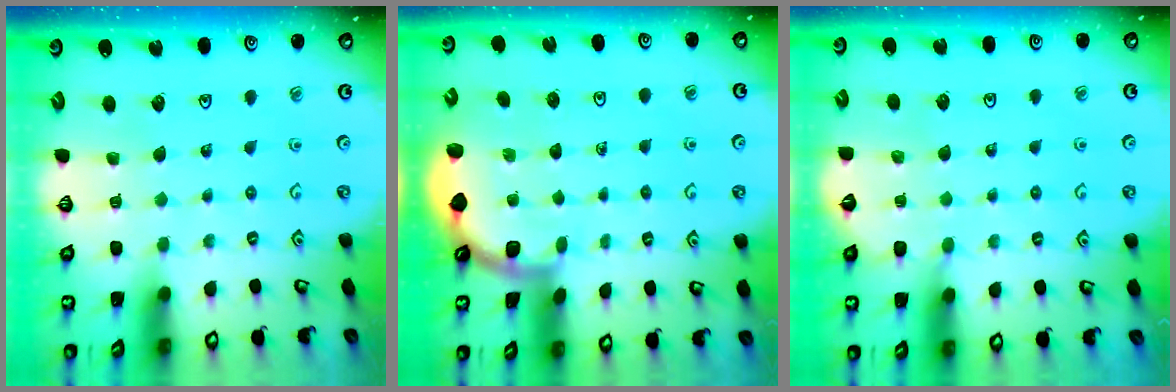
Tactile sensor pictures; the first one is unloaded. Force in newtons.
{"total": 1.9, "press": 1.9, "slide": 0.0}
{"total": 2.9, "press": 2.9, "slide": 0.3}